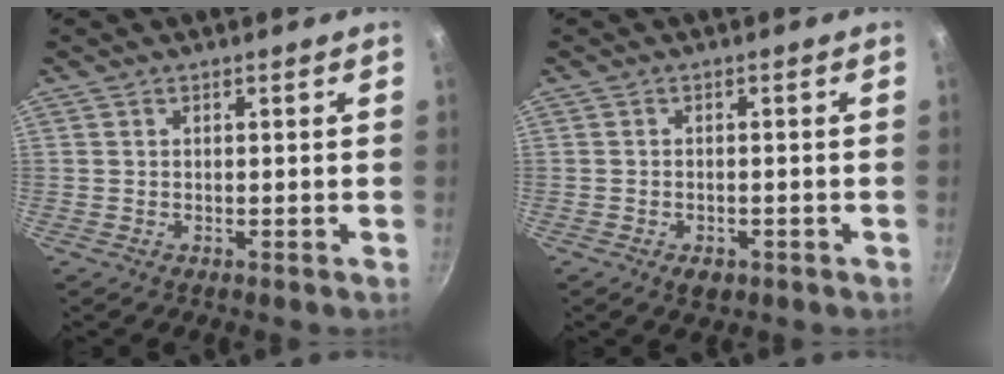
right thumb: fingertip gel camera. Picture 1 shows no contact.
{"total": 3.0, "force": [-1.5, 2.0, 1.7], "torque": [-0.024, 0.010, -0.015]}